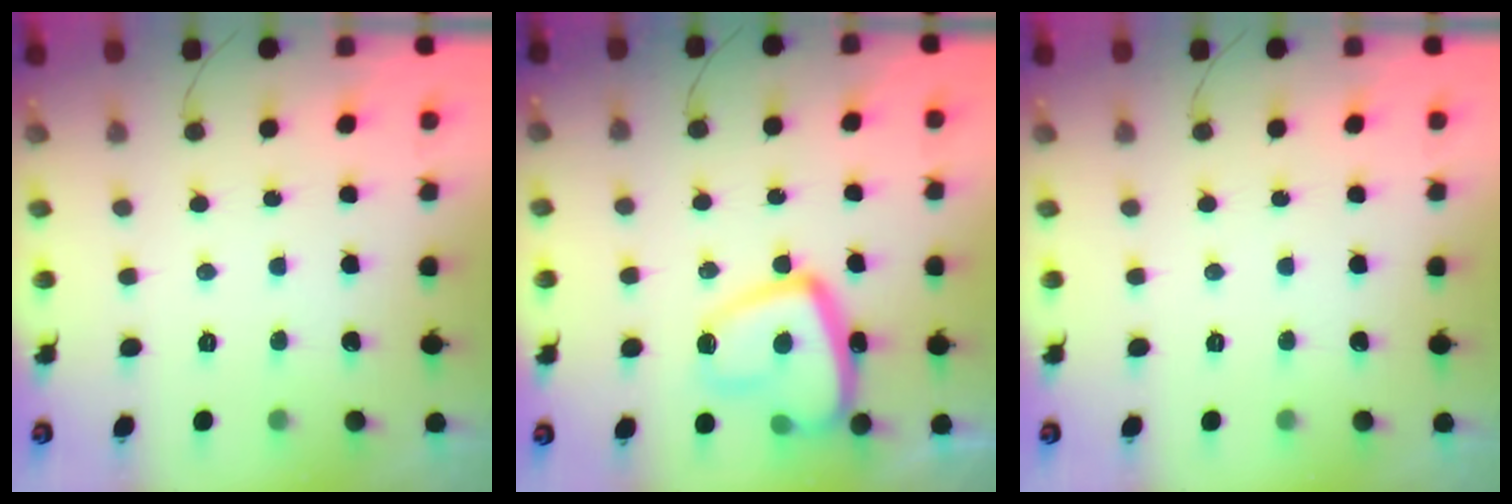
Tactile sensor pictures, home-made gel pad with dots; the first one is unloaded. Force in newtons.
{"total": 16.8, "press": 16.7, "slide": 2.0}
{"total": 0.0}